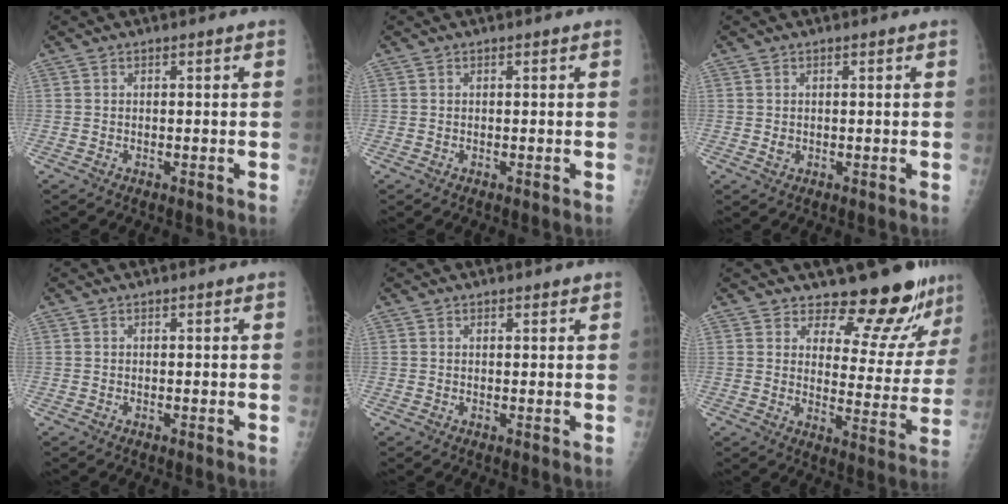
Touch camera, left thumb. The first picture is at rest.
{"total": 0.0}
{"total": 1.0, "force": [0.2, 0.8, 0.5], "torque": [-0.003, -0.001, 0.005]}
{"total": 0.0}
{"total": 1.0, "force": [0.8, 0.4, 0.3], "torque": [0.000, -0.004, 0.010]}
{"total": 13.2, "force": [11.9, 3.8, 4.2], "torque": [-0.016, -0.107, 0.151]}